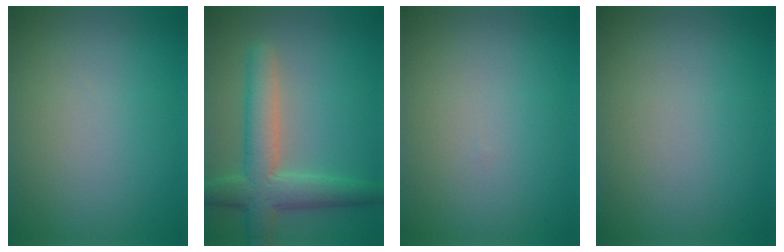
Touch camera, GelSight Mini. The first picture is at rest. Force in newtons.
{"total": 5.7, "press": 5.7, "slide": 0.4}
{"total": 0.0}
{"total": 0.0}